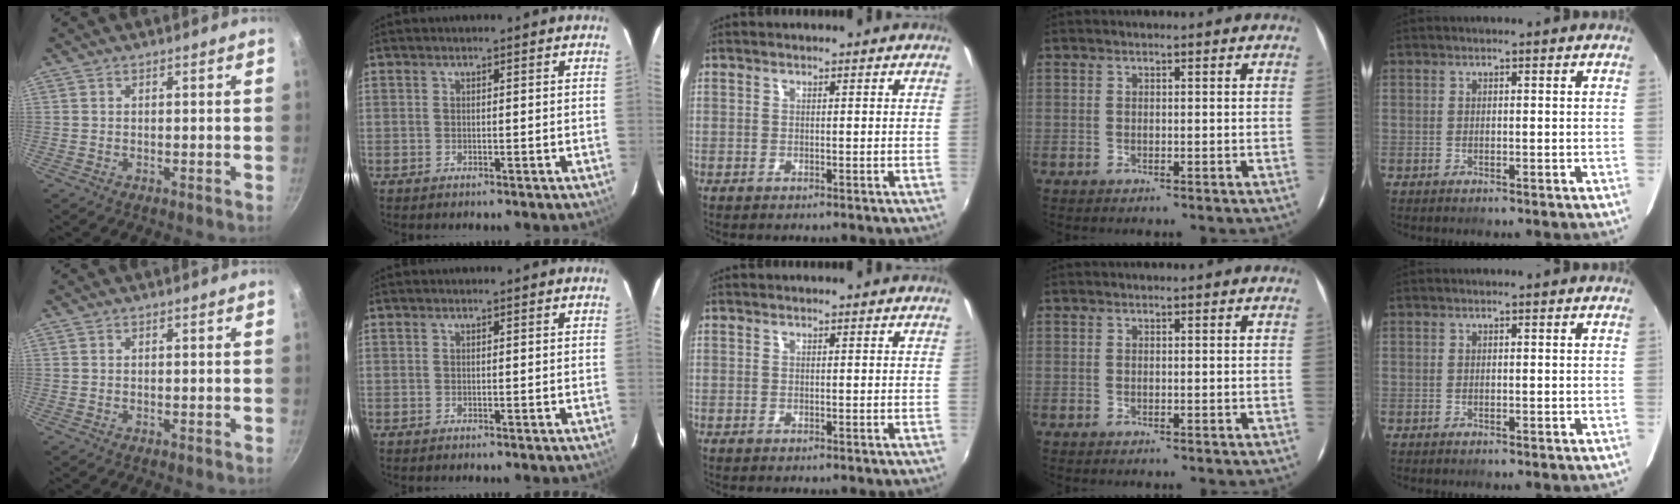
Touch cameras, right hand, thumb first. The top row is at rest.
{}